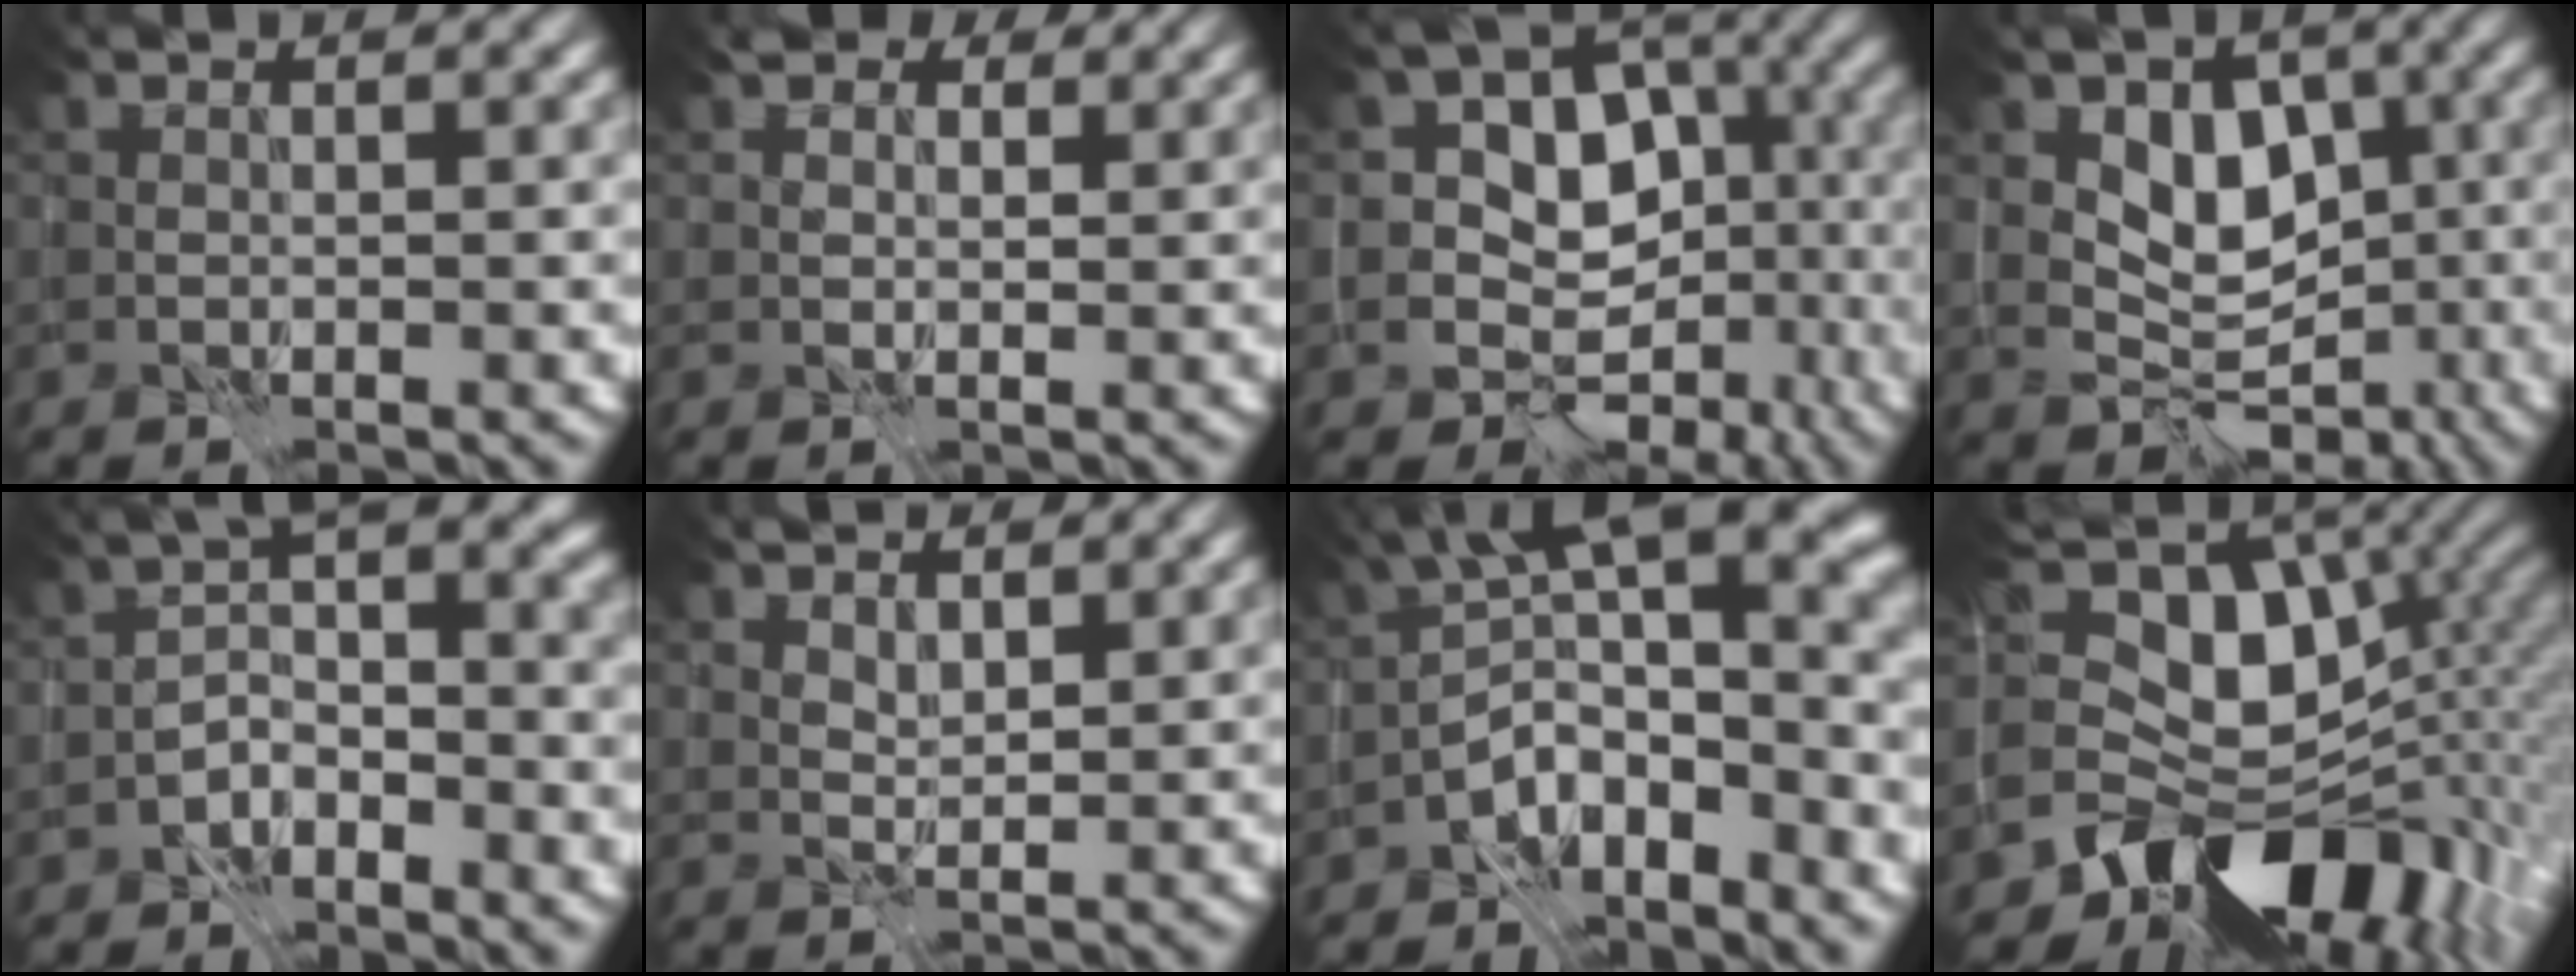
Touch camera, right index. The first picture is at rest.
{"total": 3.0, "force": [1.9, 2.1, 1.1], "torque": [-0.014, 0.005, 0.010]}
{"total": 9.4, "force": [-1.3, 8.0, 4.8], "torque": [-0.022, 0.016, -0.039]}
{"total": 6.4, "force": [0.2, 5.2, 3.7], "torque": [-0.037, 0.007, 0.004]}
{"total": 3.7, "force": [-2.5, 1.7, 2.1], "torque": [-0.035, 0.011, -0.055]}
{"total": 2.4, "force": [2.1, 1.0, 0.6], "torque": [-0.013, -0.007, 0.039]}
{"total": 8.8, "force": [-3.6, 3.9, 7.0], "torque": [-0.094, 0.014, -0.073]}
{"total": 11.4, "force": [-4.8, 7.6, 7.0], "torque": [-0.108, 0.005, -0.092]}